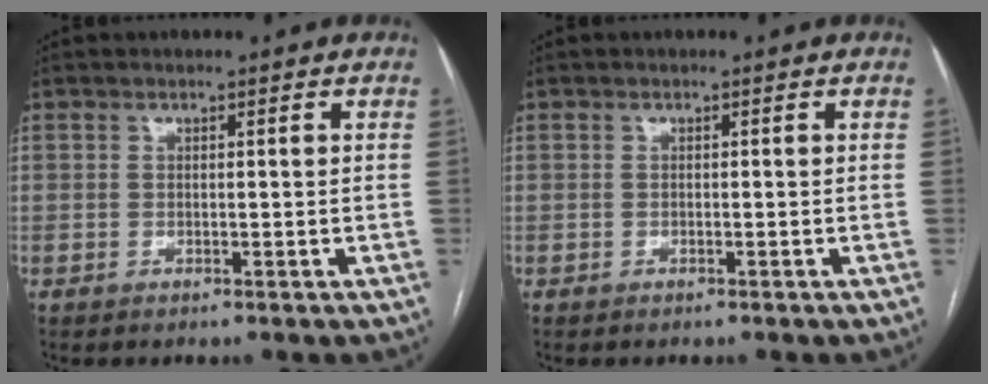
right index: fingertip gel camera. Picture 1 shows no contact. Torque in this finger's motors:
{"motor_torque": [0.76, 0.79, -0.08, 0.00]}